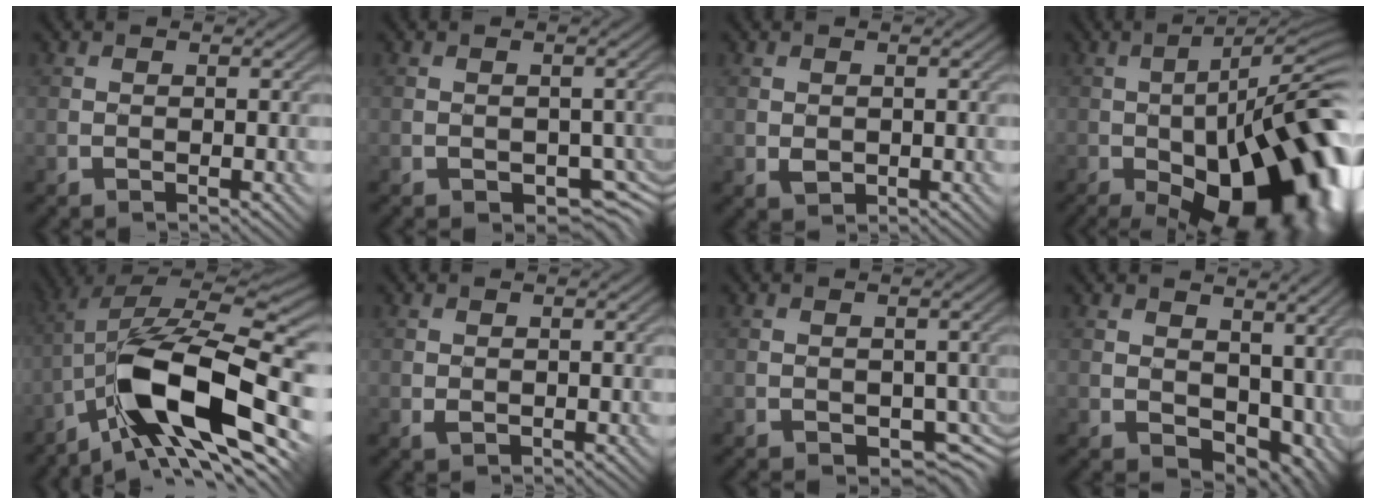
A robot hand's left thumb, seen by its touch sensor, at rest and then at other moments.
{"total": 2.3, "force": [-0.9, 1.8, 1.3], "torque": [-0.025, -0.013, -0.015]}
{"total": 1.1, "force": [0.1, 1.0, 0.4], "torque": [-0.014, -0.003, 0.002]}
{"total": 20.3, "force": [-8.2, 8.4, 16.6], "torque": [-0.210, -0.026, -0.120]}
{"total": 13.8, "force": [-5.5, 4.3, 11.9], "torque": [-0.207, 0.011, -0.106]}
{"total": 0.7, "force": [0.0, 0.6, 0.3], "torque": [-0.010, -0.001, 0.000]}
{"total": 2.4, "force": [-0.6, 1.9, 1.3], "torque": [-0.028, -0.014, -0.010]}
{"total": 9.2, "force": [1.5, 6.5, 6.3], "torque": [-0.112, -0.032, 0.043]}